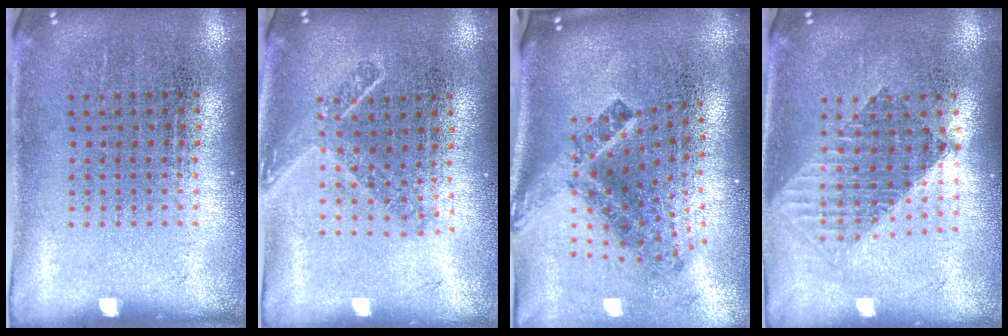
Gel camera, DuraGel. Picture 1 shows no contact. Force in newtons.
{"total": 1.7, "press": 1.3, "slide": 1.1}
{"total": 3.0, "press": 1.7, "slide": 2.4}
{"total": 1.5, "press": 1.3, "slide": 0.9}